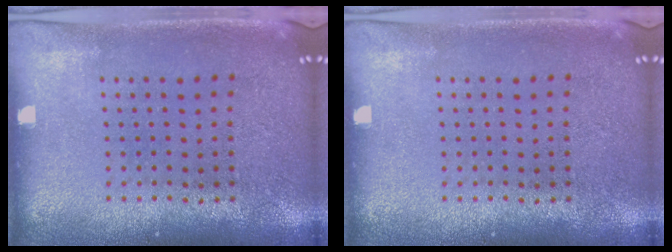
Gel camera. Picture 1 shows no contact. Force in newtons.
{"total": 0.0}